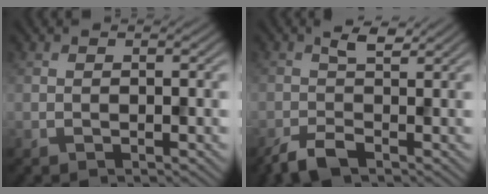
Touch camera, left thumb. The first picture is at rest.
{"total": 3.4, "force": [-1.3, 1.4, 2.9], "torque": [-0.062, -0.001, -0.029]}